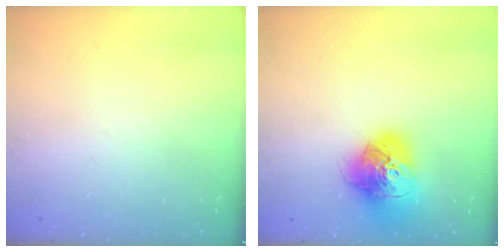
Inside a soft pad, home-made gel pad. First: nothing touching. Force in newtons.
{"total": 17.1, "press": 17.0, "slide": 2.2}